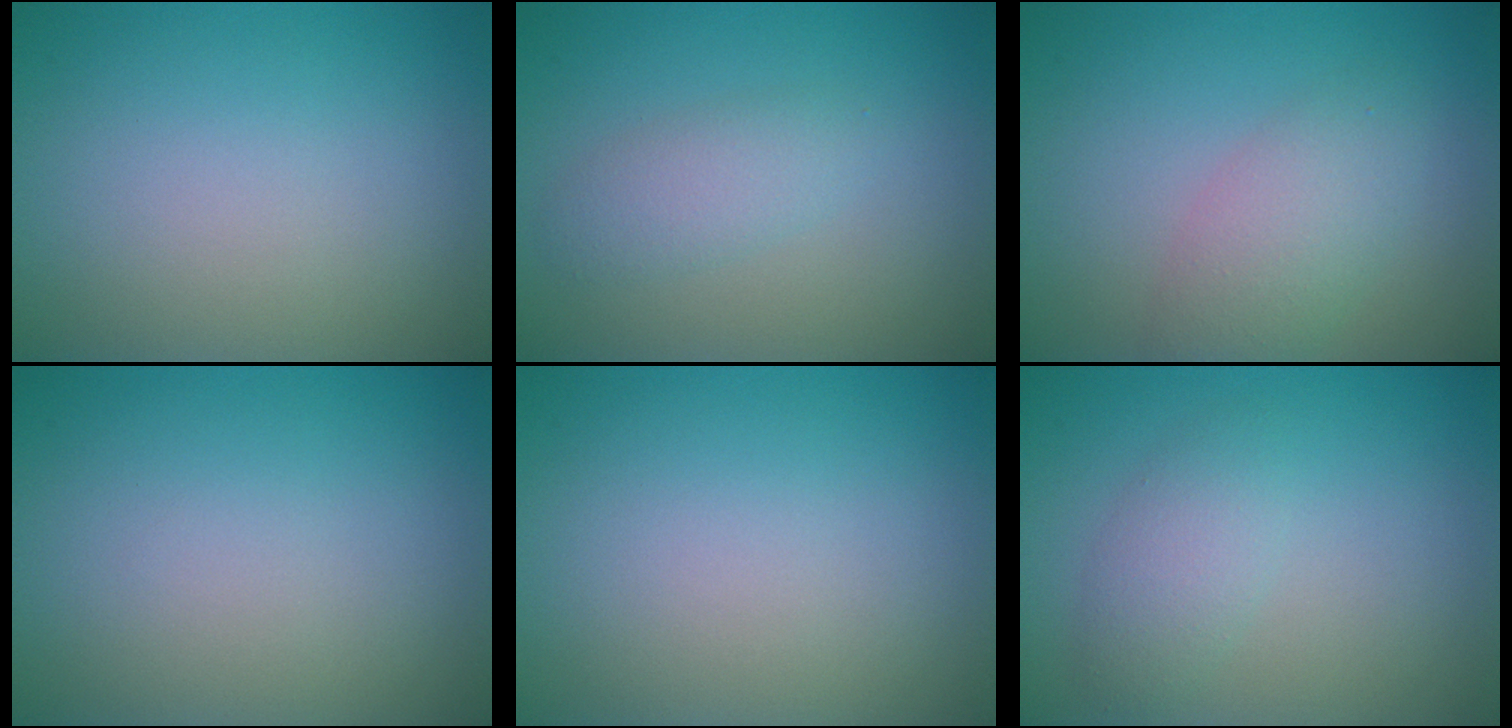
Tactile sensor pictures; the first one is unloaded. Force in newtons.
{"total": 2.2, "press": 2.2, "slide": 0.2}
{"total": 3.4, "press": 3.4, "slide": 0.2}
{"total": 0.0}
{"total": 0.0}
{"total": 2.3, "press": 2.3, "slide": 0.1}